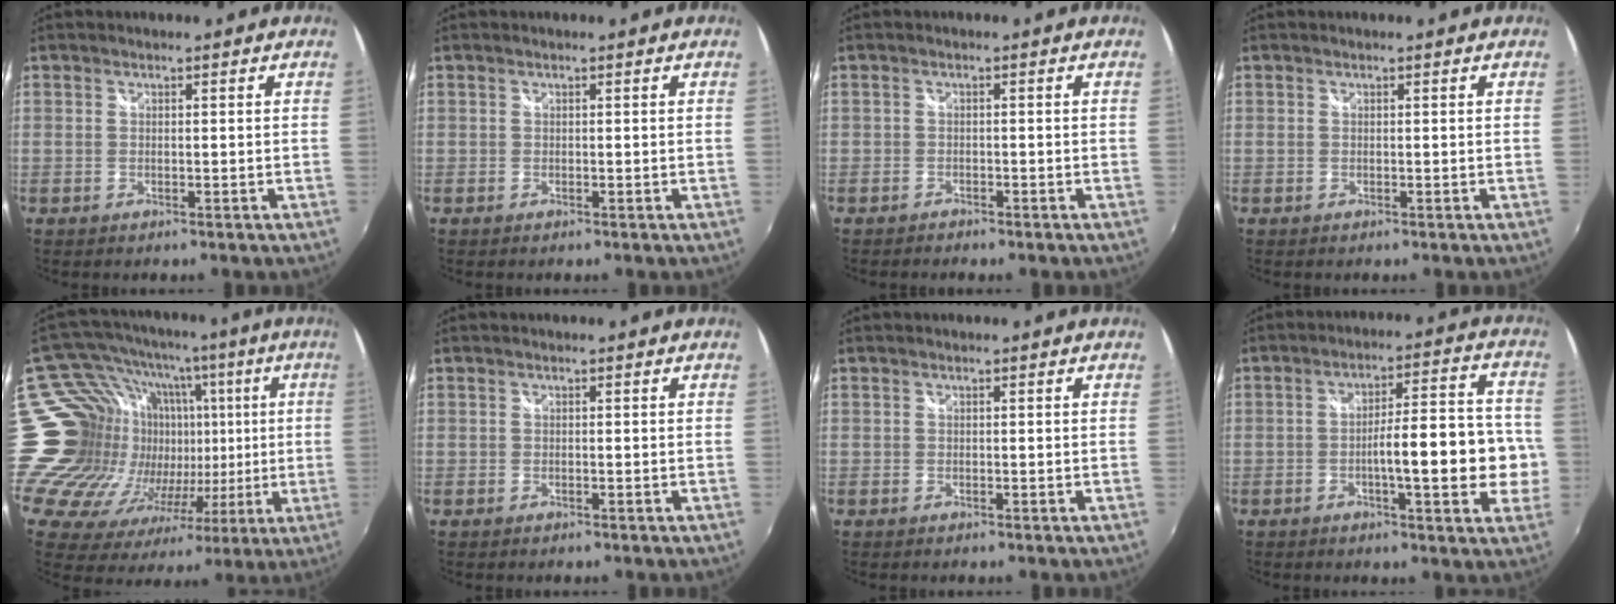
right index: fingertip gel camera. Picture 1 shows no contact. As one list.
[{"total": 0.0}, {"total": 1.7, "force": [-0.8, -1.3, -0.6], "torque": [0.009, -0.008, -0.011]}, {"total": 0.0}, {"total": 25.5, "force": [4.4, 20.3, 14.7], "torque": [-0.305, 0.046, 0.106]}, {"total": 0.0}, {"total": 0.0}, {"total": 12.8, "force": [-2.8, 2.9, 12.2], "torque": [-0.182, 0.010, -0.038]}]